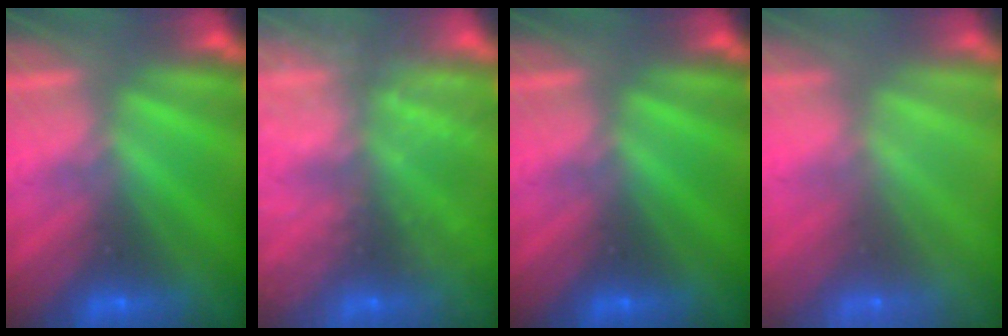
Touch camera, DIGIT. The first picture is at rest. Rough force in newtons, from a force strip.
{"total": 7.7}
{"total": 0.0}
{"total": 7.8}